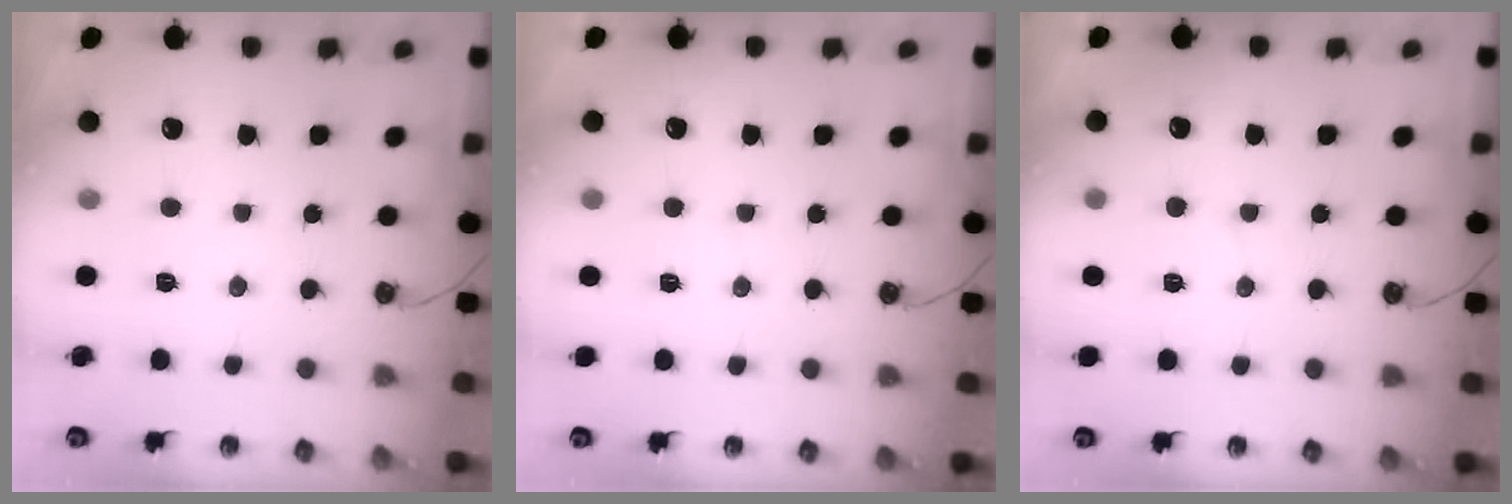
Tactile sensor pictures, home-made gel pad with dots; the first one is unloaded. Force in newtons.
{"total": 3.0, "press": 3.0, "slide": 0.3}
{"total": 4.1, "press": 4.0, "slide": 0.4}